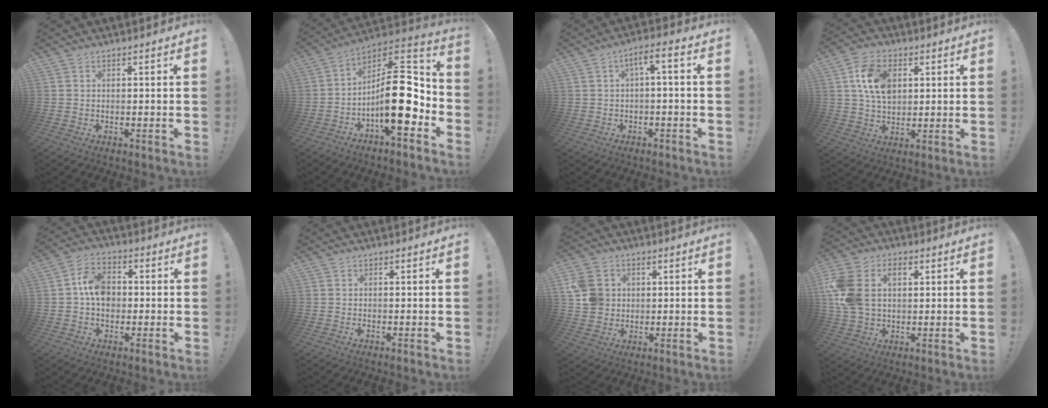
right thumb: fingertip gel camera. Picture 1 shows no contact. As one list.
[{"total": 20.8, "force": [-3.9, 8.7, 18.5], "torque": [-0.284, 0.016, -0.057]}, {"total": 5.0, "force": [-0.5, 1.0, 4.8], "torque": [-0.081, 0.004, -0.011]}, {"total": 11.9, "force": [3.5, 8.4, 7.8], "torque": [-0.139, 0.007, 0.066]}, {"total": 9.1, "force": [0.1, 6.8, 6.1], "torque": [-0.096, 0.014, 0.005]}, {"total": 0.0}, {"total": 9.1, "force": [1.7, 8.3, 3.3], "torque": [-0.060, 0.000, 0.039]}, {"total": 13.1, "force": [3.6, 9.4, 8.4], "torque": [-0.175, -0.004, 0.066]}]